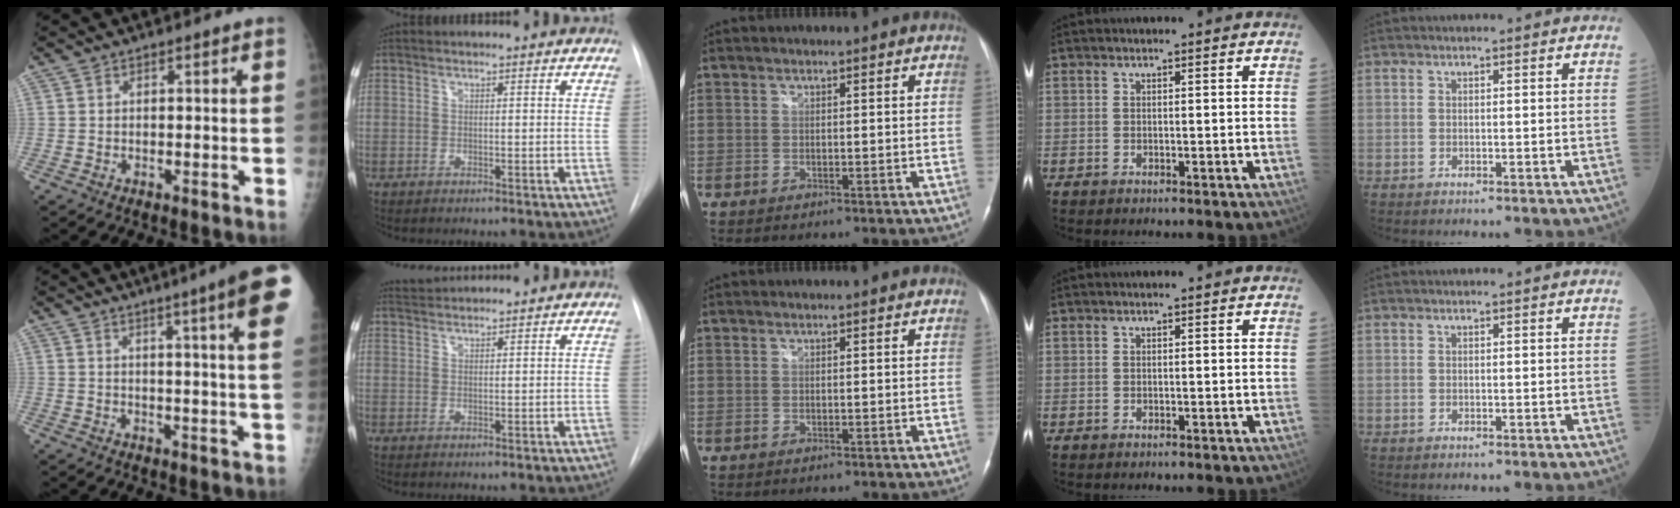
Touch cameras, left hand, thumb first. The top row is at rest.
{"thumb": {"total": 14.6, "force": [8.2, 0.0, 12.0], "torque": [-0.149, -0.027, 0.085]}, "index": {"total": 3.4, "force": [3.4, 0.0, 0.5], "torque": [-0.012, 0.027, 0.065]}}